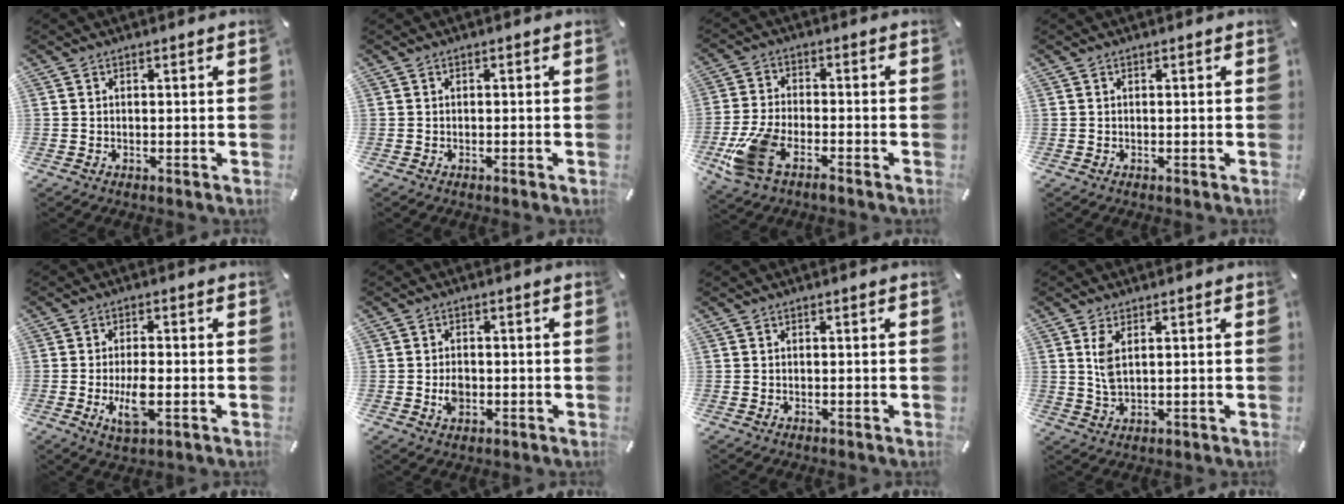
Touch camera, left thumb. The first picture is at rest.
{"total": 0.7, "force": [-0.4, 0.1, 0.6], "torque": [-0.009, -0.002, -0.006]}
{"total": 10.6, "force": [-5.9, 4.9, 7.3], "torque": [-0.169, 0.010, -0.114]}
{"total": 0.0}
{"total": 6.9, "force": [-1.5, 2.4, 6.3], "torque": [-0.137, -0.011, -0.028]}
{"total": 3.4, "force": [-0.8, 2.4, 2.2], "torque": [-0.054, -0.001, -0.017]}
{"total": 0.0}
{"total": 4.5, "force": [1.3, 1.7, 3.9], "torque": [-0.090, 0.002, 0.020]}